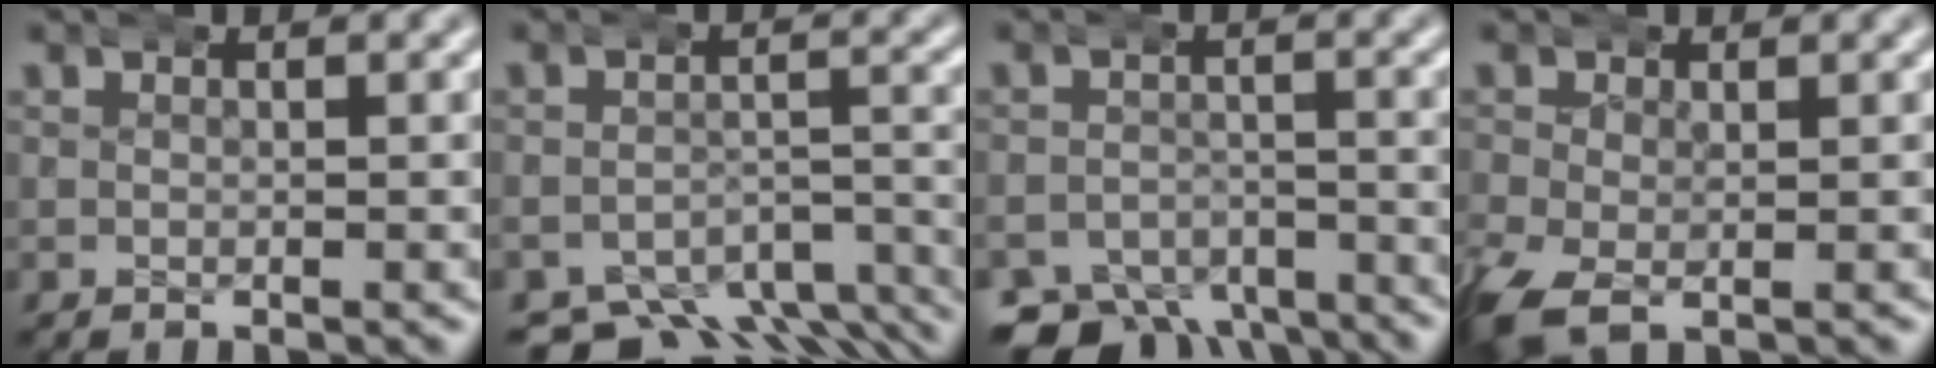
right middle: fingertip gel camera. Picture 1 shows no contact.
{"total": 8.6, "force": [-6.6, 4.0, 3.6], "torque": [-0.038, -0.029, -0.097]}
{"total": 7.8, "force": [-6.2, 4.1, 2.3], "torque": [-0.021, -0.030, -0.099]}
{"total": 3.8, "force": [-2.0, 2.5, 2.1], "torque": [-0.061, -0.017, -0.025]}